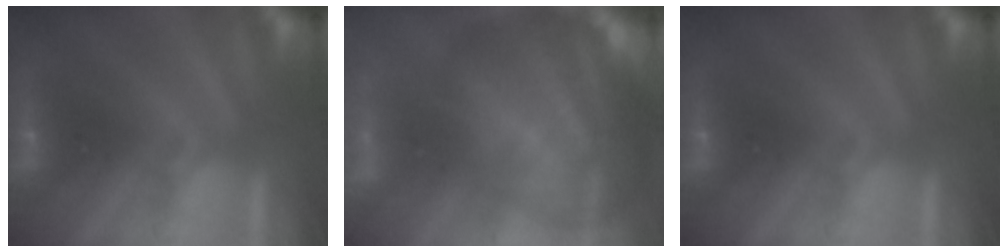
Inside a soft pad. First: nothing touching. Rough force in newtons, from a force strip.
{"total": 10.8}
{"total": 0.0}